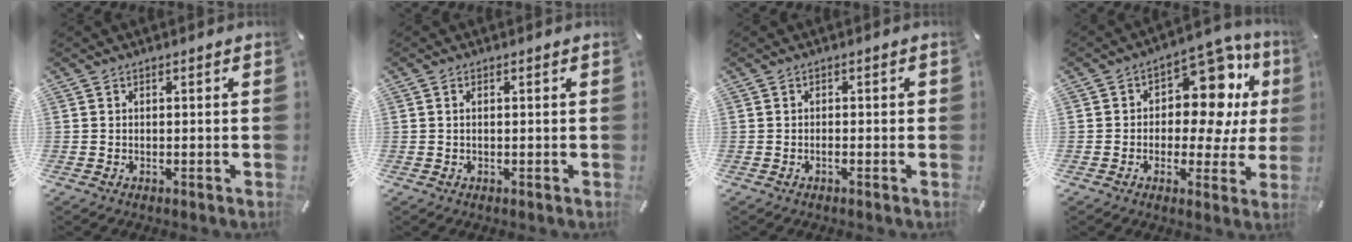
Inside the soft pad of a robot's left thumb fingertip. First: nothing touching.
{"total": 1.0, "force": [0.2, 0.2, 0.9], "torque": [-0.019, -0.001, 0.003]}
{"total": 1.2, "force": [-0.4, 0.4, 1.1], "torque": [-0.021, 0.003, -0.009]}
{"total": 15.0, "force": [4.8, 9.3, 10.7], "torque": [-0.135, -0.037, 0.080]}